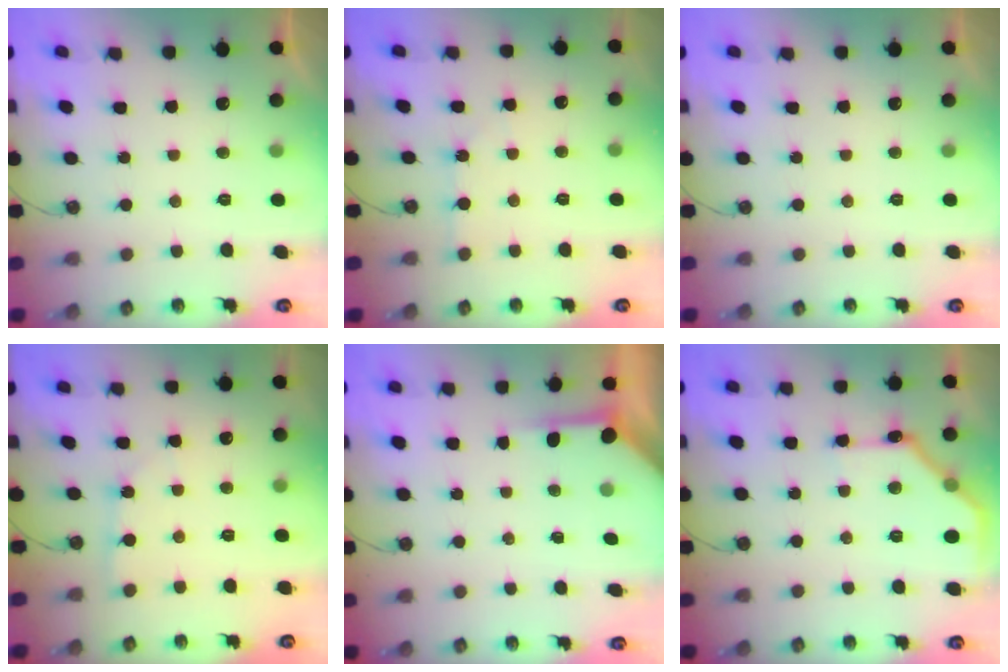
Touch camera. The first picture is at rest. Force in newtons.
{"total": 2.1, "press": 2.1, "slide": 0.3}
{"total": 0.0}
{"total": 2.2, "press": 2.2, "slide": 0.2}
{"total": 3.6, "press": 3.6, "slide": 0.5}
{"total": 14.2, "press": 14.2, "slide": 0.3}